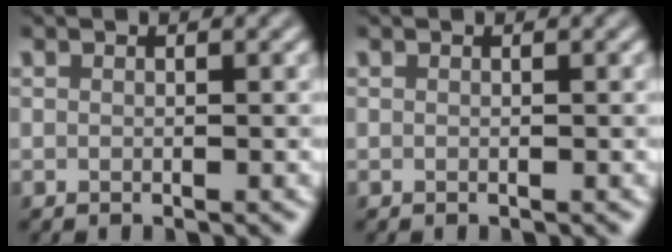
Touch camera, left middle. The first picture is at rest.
{"total": 0.0}